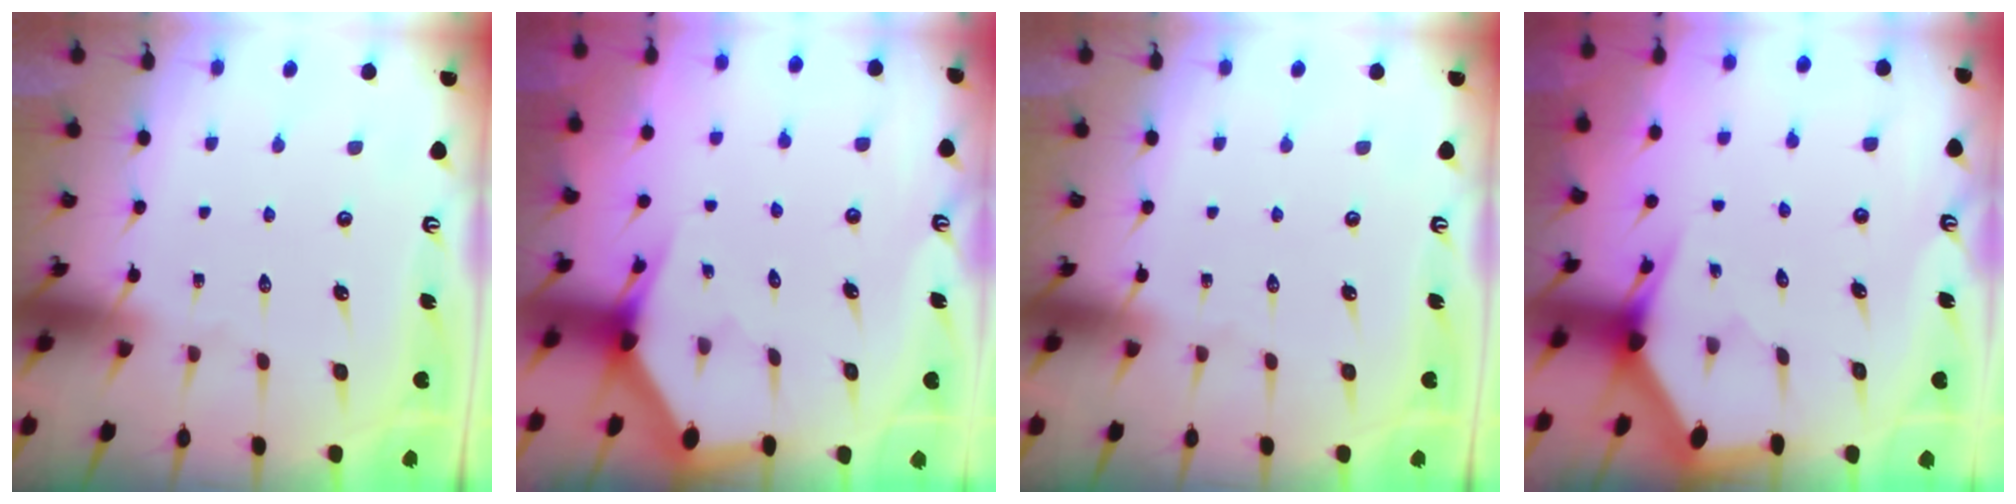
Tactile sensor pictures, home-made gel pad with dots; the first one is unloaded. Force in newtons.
{"total": 3.0, "press": 3.0, "slide": 0.0}
{"total": 0.0}
{"total": 3.0, "press": 3.0, "slide": 0.0}